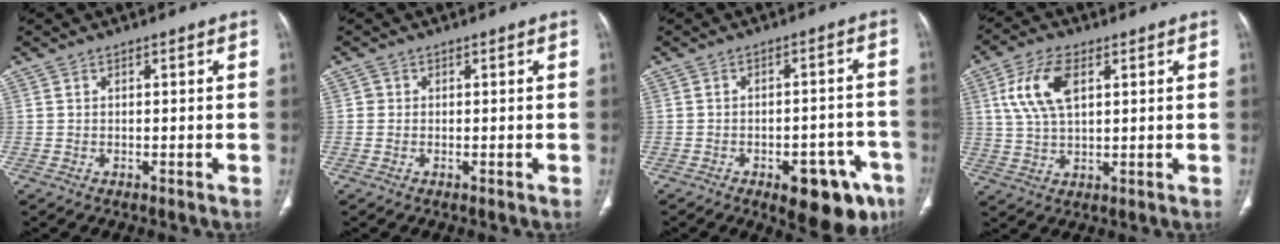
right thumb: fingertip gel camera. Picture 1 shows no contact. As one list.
[{"total": 0.7, "force": [0.0, 0.7, 0.1], "torque": [0.002, 0.003, 0.000]}, {"total": 13.7, "force": [-7.2, 6.2, 9.9], "torque": [-0.081, 0.035, -0.085]}, {"total": 10.0, "force": [3.3, 5.1, 7.9], "torque": [-0.161, 0.002, 0.066]}]